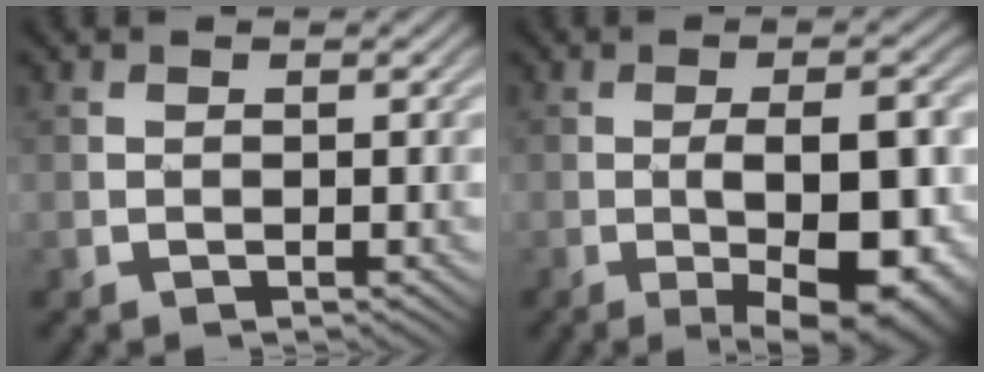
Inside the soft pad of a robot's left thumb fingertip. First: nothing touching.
{"total": 13.4, "force": [-3.2, 5.2, 11.9], "torque": [-0.144, -0.001, -0.039]}